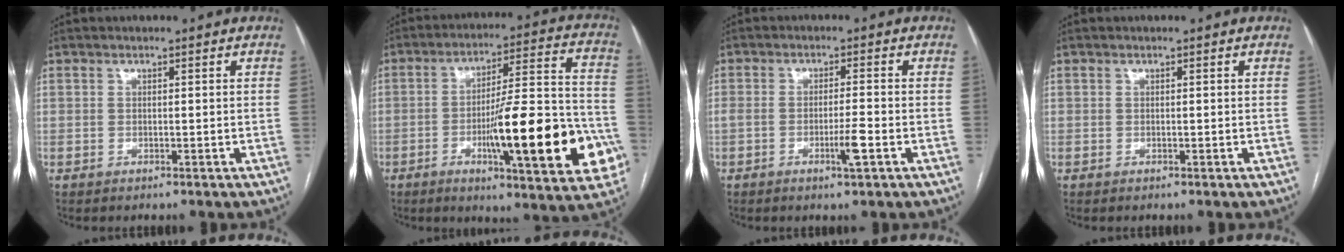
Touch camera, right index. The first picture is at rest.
{"total": 21.8, "force": [-6.9, 3.2, 20.5], "torque": [-0.255, 0.010, -0.089]}
{"total": 3.8, "force": [-1.5, 0.0, 3.4], "torque": [-0.066, -0.004, -0.025]}
{"total": 0.0}